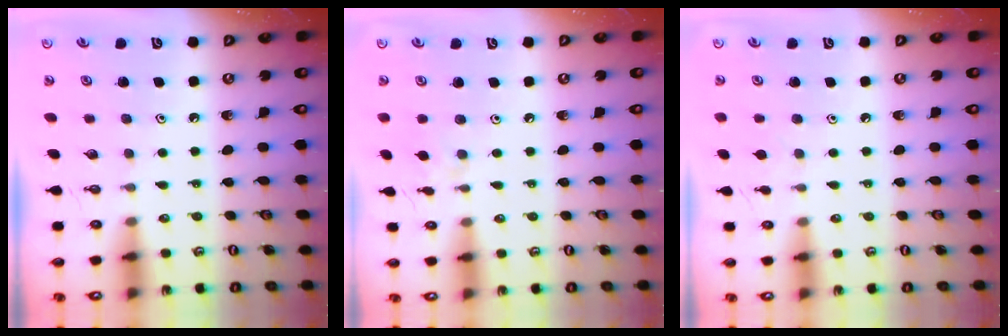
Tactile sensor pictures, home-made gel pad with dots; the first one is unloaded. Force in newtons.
{"total": 2.1, "press": 2.0, "slide": 0.4}
{"total": 2.9, "press": 2.8, "slide": 0.6}